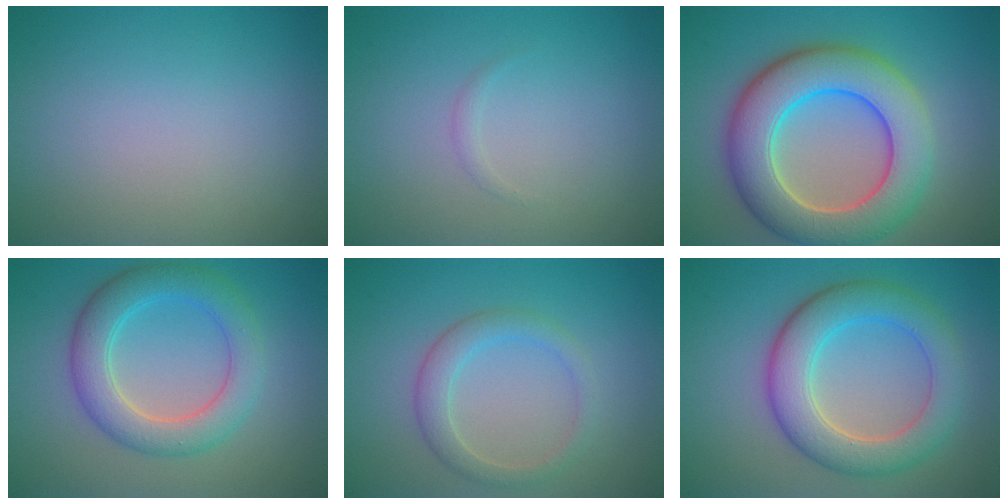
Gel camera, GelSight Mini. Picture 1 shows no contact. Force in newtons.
{"total": 0.5, "press": 0.5, "slide": 0.0}
{"total": 10.0, "press": 10.0, "slide": 0.4}
{"total": 5.3, "press": 5.3, "slide": 0.2}
{"total": 2.7, "press": 2.7, "slide": 0.1}
{"total": 6.6, "press": 6.6, "slide": 0.3}